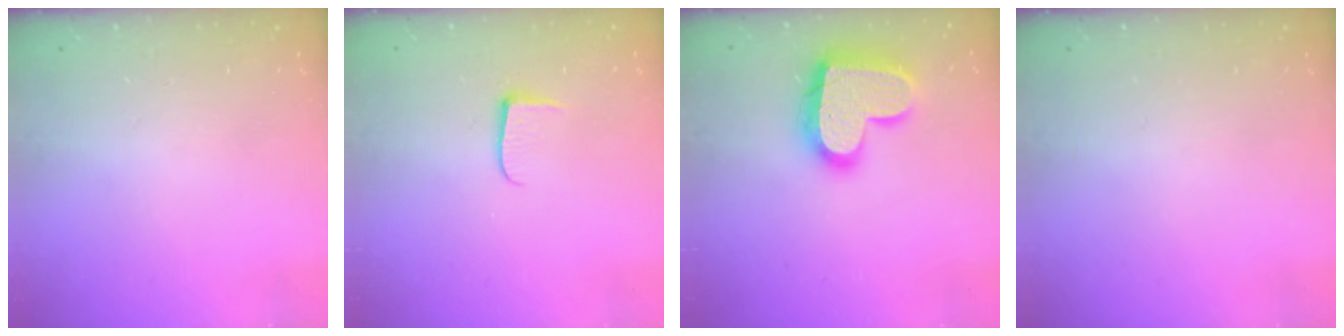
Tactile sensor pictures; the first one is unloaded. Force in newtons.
{"total": 4.9, "press": 4.8, "slide": 0.6}
{"total": 20.3, "press": 20.3, "slide": 1.4}
{"total": 0.0}